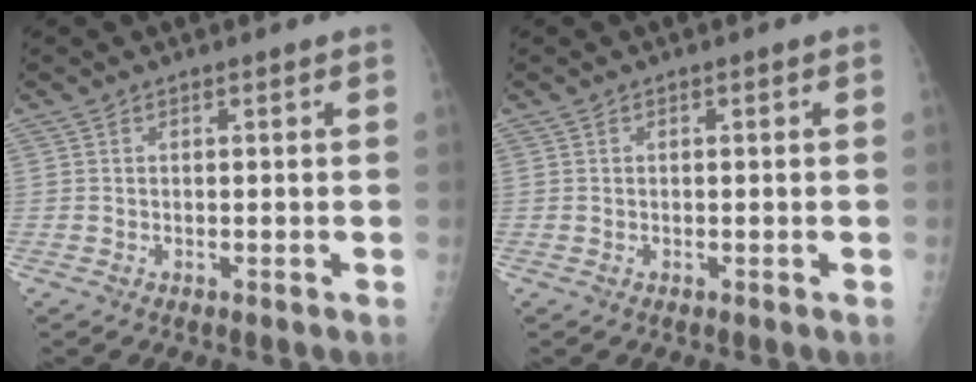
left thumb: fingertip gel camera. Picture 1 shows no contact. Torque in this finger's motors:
{"motor_torque": [-0.02, 0.09, -0.12, -0.05, 0.00]}